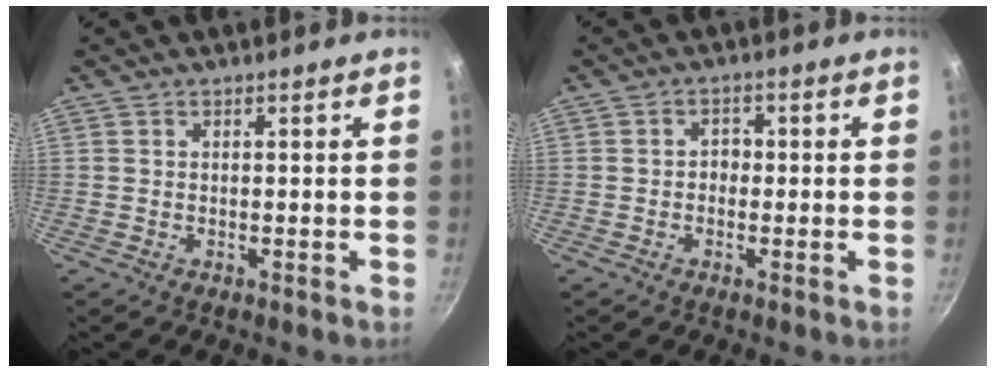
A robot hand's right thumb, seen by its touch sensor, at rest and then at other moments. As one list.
[{"total": 2.1, "force": [-0.4, 1.8, 1.0], "torque": [-0.003, 0.007, -0.010]}]